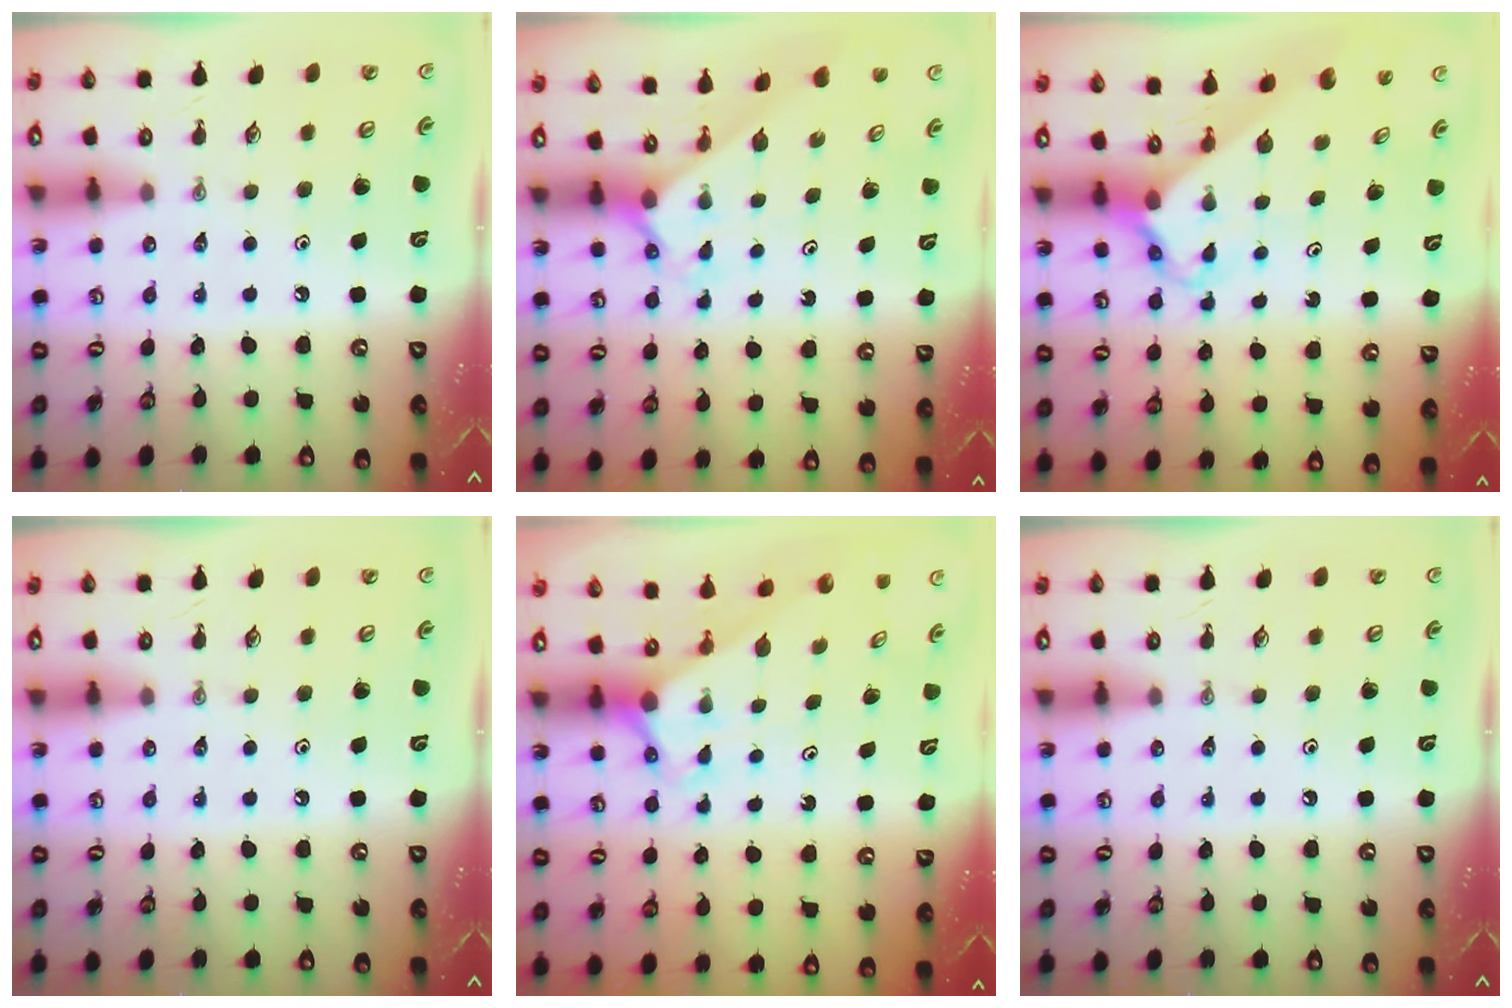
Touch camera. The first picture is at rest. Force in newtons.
{"total": 2.0, "press": 2.0, "slide": 0.2}
{"total": 2.6, "press": 2.6, "slide": 0.2}
{"total": 0.0}
{"total": 2.9, "press": 2.9, "slide": 0.0}
{"total": 0.0}